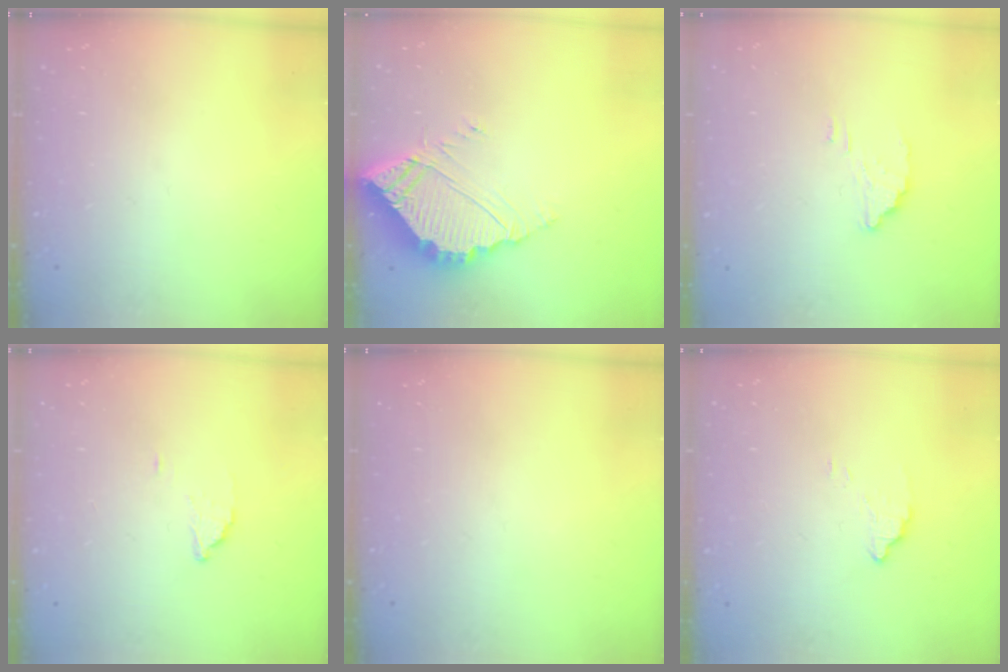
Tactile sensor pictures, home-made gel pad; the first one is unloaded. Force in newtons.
{"total": 7.9, "press": 7.8, "slide": 0.4}
{"total": 2.9, "press": 2.9, "slide": 0.3}
{"total": 1.9, "press": 1.9, "slide": 0.1}
{"total": 0.0}
{"total": 3.0, "press": 3.0, "slide": 0.1}